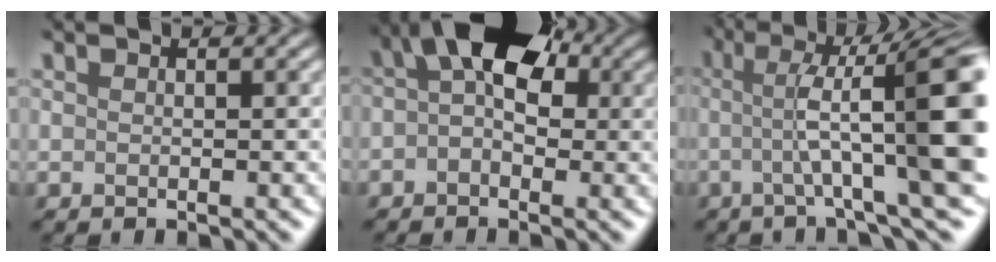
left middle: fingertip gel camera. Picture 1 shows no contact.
{"total": 5.0, "force": [0.8, 2.6, 4.3], "torque": [-0.086, 0.030, 0.016]}
{"total": 8.8, "force": [-0.8, 0.4, 8.7], "torque": [-0.153, 0.014, 0.012]}